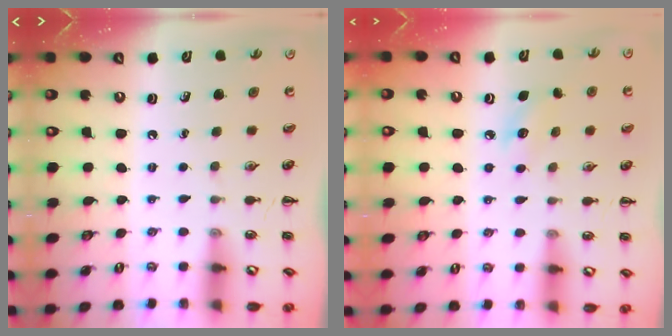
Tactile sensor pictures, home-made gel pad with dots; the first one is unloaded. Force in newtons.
{"total": 5.8, "press": 5.6, "slide": 1.5}